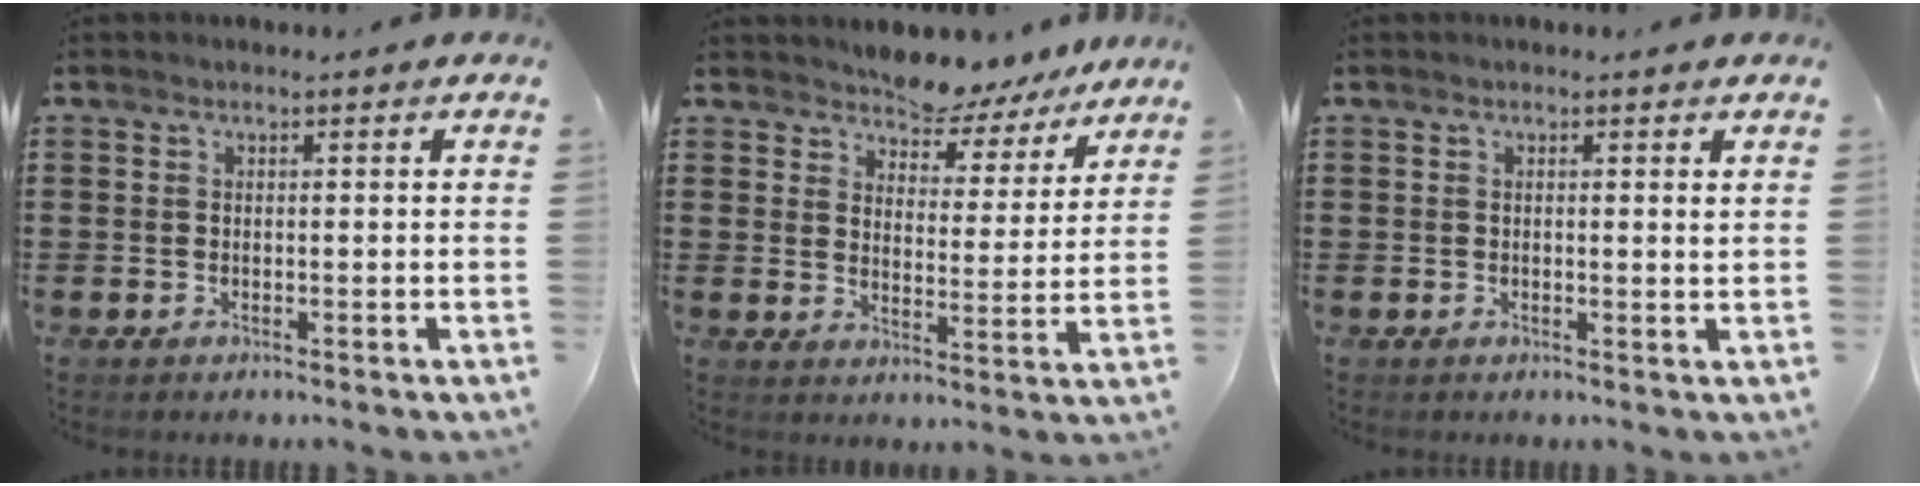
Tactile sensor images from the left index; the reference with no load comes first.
{"total": 5.4, "force": [5.3, 0.9, -0.5], "torque": [-0.019, -0.033, 0.097]}
{"total": 1.0, "force": [0.4, 0.1, 0.9], "torque": [-0.012, -0.002, 0.005]}